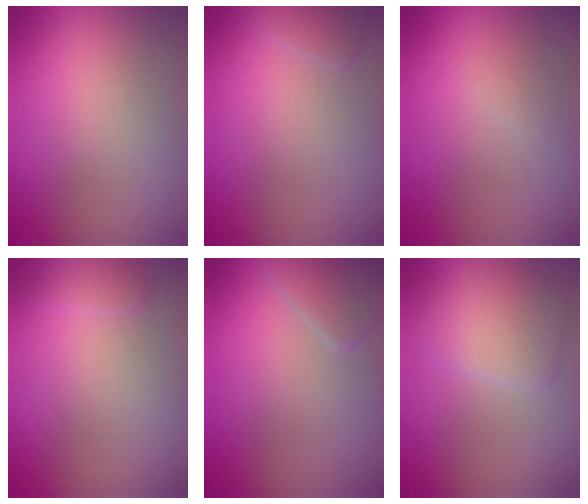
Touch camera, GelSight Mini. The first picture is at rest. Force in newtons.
{"total": 1.1, "press": 1.1, "slide": 0.1}
{"total": 0.8, "press": 0.8, "slide": 0.0}
{"total": 1.1, "press": 1.1, "slide": 0.1}
{"total": 1.9, "press": 1.9, "slide": 0.1}
{"total": 3.5, "press": 3.5, "slide": 0.3}